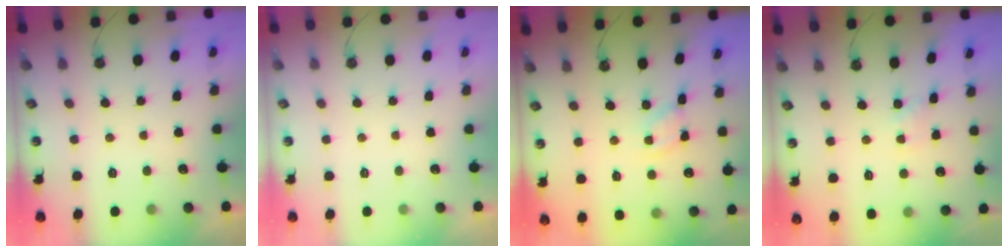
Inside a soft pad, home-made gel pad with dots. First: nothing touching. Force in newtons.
{"total": 0.0}
{"total": 2.6, "press": 2.6, "slide": 0.1}
{"total": 1.8, "press": 1.7, "slide": 0.3}